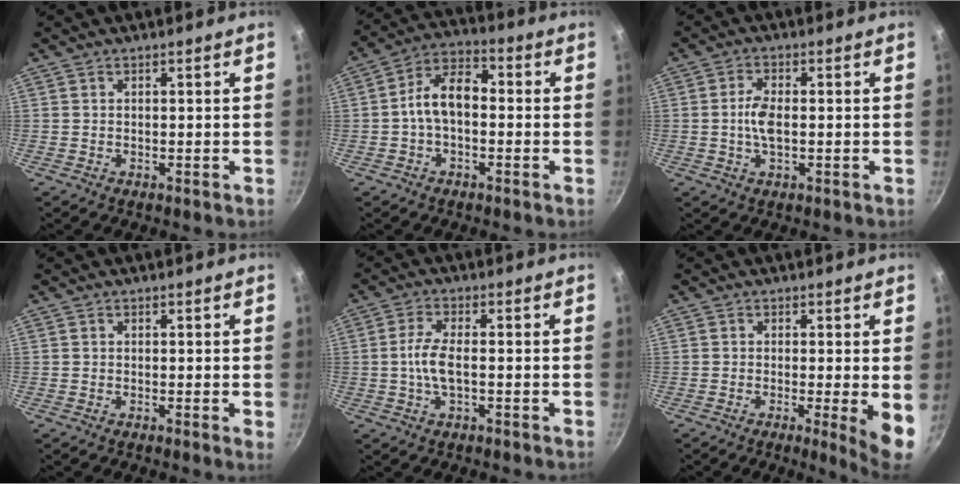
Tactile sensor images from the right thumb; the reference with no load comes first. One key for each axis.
{"total": 8.9, "fx": -0.9, "fy": 5.4, "fz": 7.0, "tx": -0.107, "ty": 0.040, "tz": -0.029}
{"total": 4.7, "fx": -0.3, "fy": 2.2, "fz": 4.1, "tx": -0.088, "ty": 0.006, "tz": -0.008}
{"total": 0.8, "fx": 0.0, "fy": 0.2, "fz": 0.7, "tx": -0.011, "ty": -0.002, "tz": -0.004}
{"total": 5.4, "fx": -0.7, "fy": 1.9, "fz": 5.0, "tx": -0.109, "ty": 0.010, "tz": -0.019}
{"total": 6.2, "fx": -0.8, "fy": 0.7, "fz": 6.1, "tx": -0.083, "ty": -0.014, "tz": -0.011}